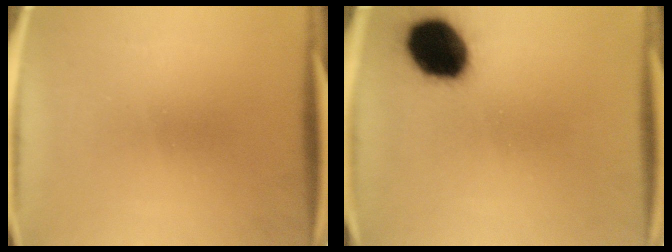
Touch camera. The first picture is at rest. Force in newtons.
{"total": 15.8}